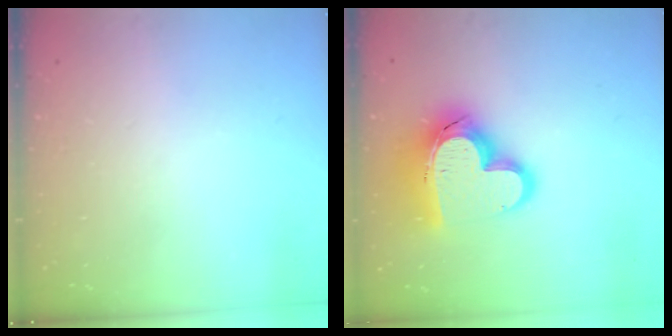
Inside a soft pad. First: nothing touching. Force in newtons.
{"total": 19.3, "press": 19.2, "slide": 1.8}